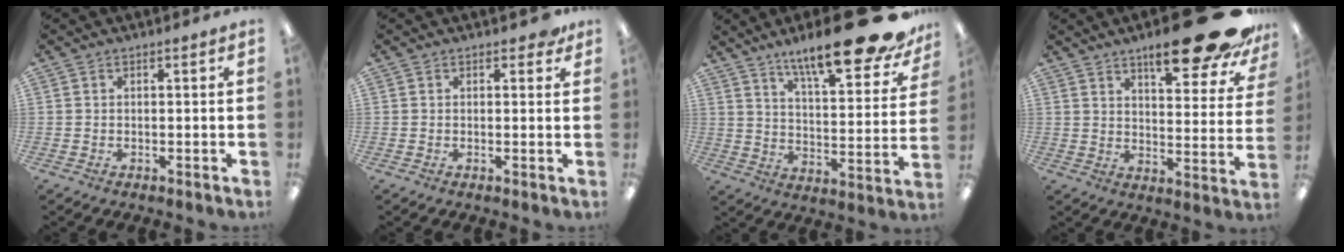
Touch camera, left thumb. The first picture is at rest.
{"total": 1.6, "force": [0.9, 1.0, 1.0], "torque": [-0.004, -0.003, 0.012]}
{"total": 20.1, "force": [15.6, 4.4, 11.9], "torque": [-0.179, -0.107, 0.255]}
{"total": 19.9, "force": [14.1, 5.3, 12.9], "torque": [-0.176, -0.095, 0.226]}